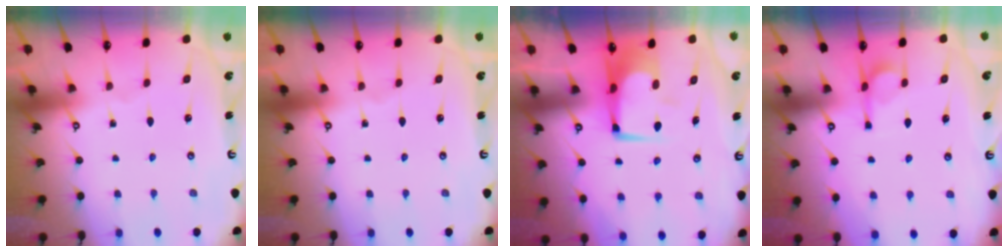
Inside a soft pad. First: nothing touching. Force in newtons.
{"total": 0.0}
{"total": 6.5, "press": 6.4, "slide": 0.9}
{"total": 6.2, "press": 6.2, "slide": 0.7}